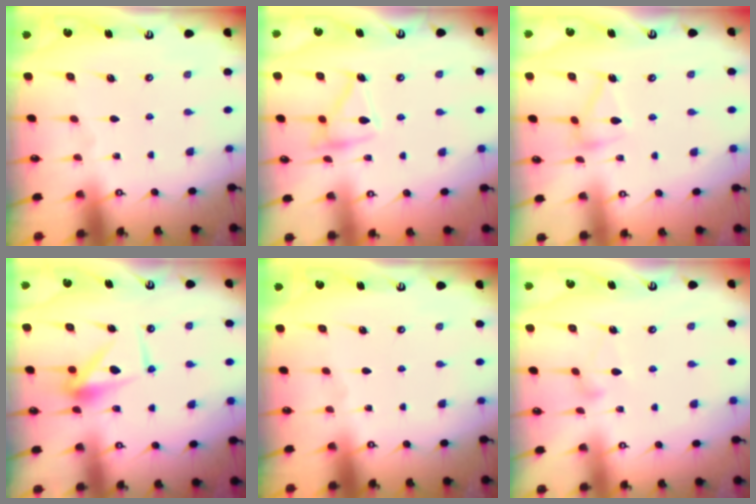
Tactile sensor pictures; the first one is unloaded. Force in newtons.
{"total": 13.7, "press": 13.7, "slide": 0.9}
{"total": 10.6, "press": 10.6, "slide": 0.4}
{"total": 10.0, "press": 10.0, "slide": 0.2}
{"total": 0.0}
{"total": 9.4, "press": 9.4, "slide": 0.4}